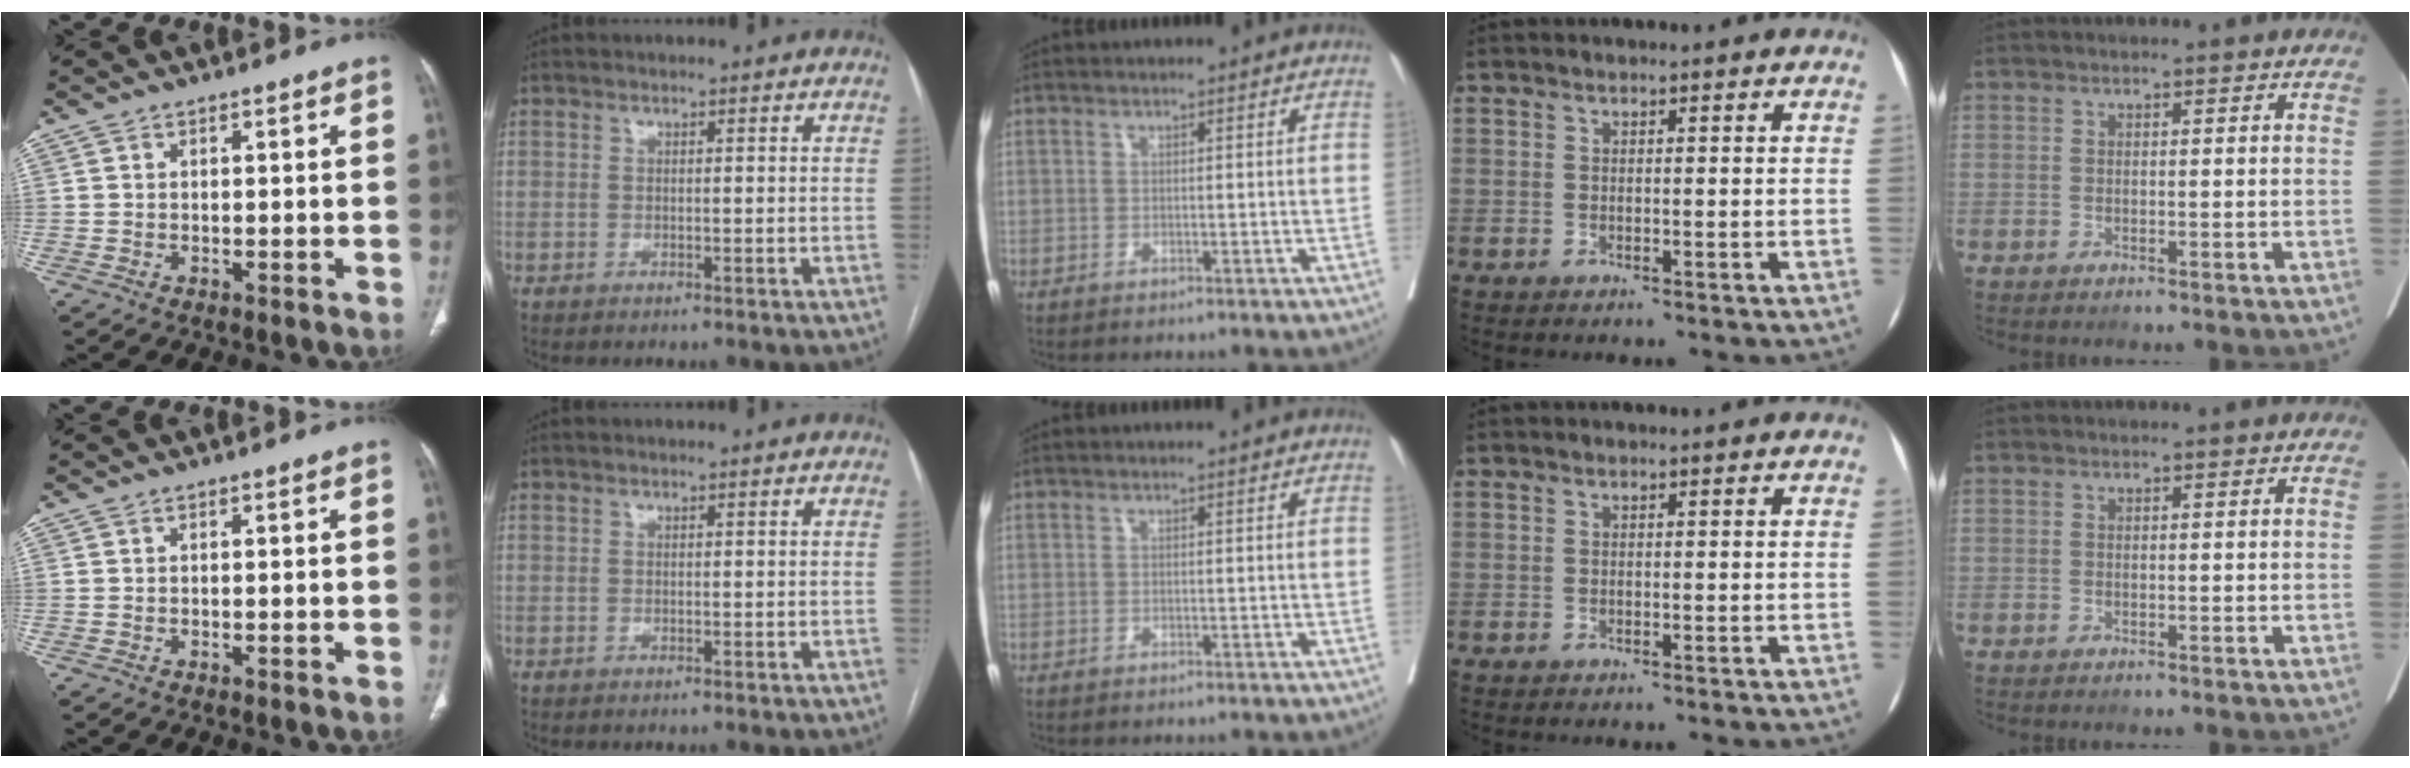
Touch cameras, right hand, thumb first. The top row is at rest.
{}